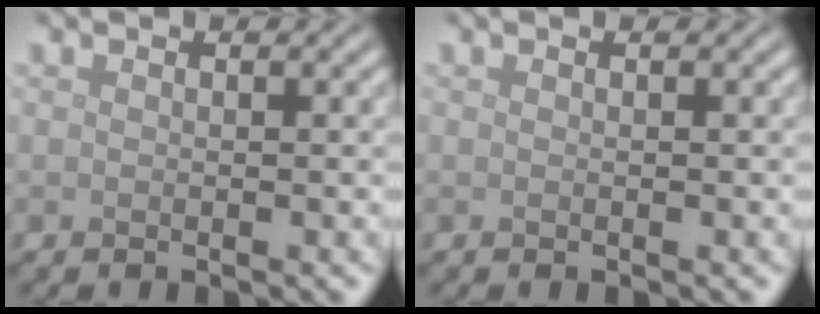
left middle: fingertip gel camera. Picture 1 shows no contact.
{"total": 0.0}